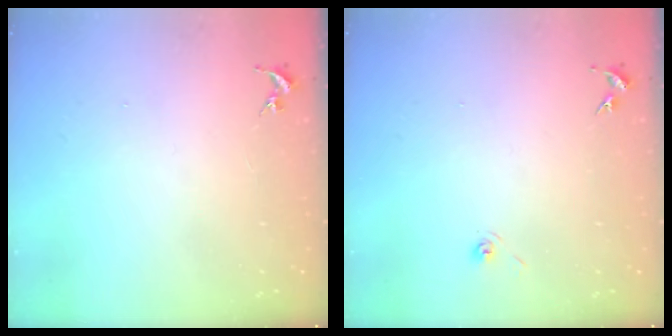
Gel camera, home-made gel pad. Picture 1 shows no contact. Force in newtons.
{"total": 3.1, "press": 2.6, "slide": 1.8}